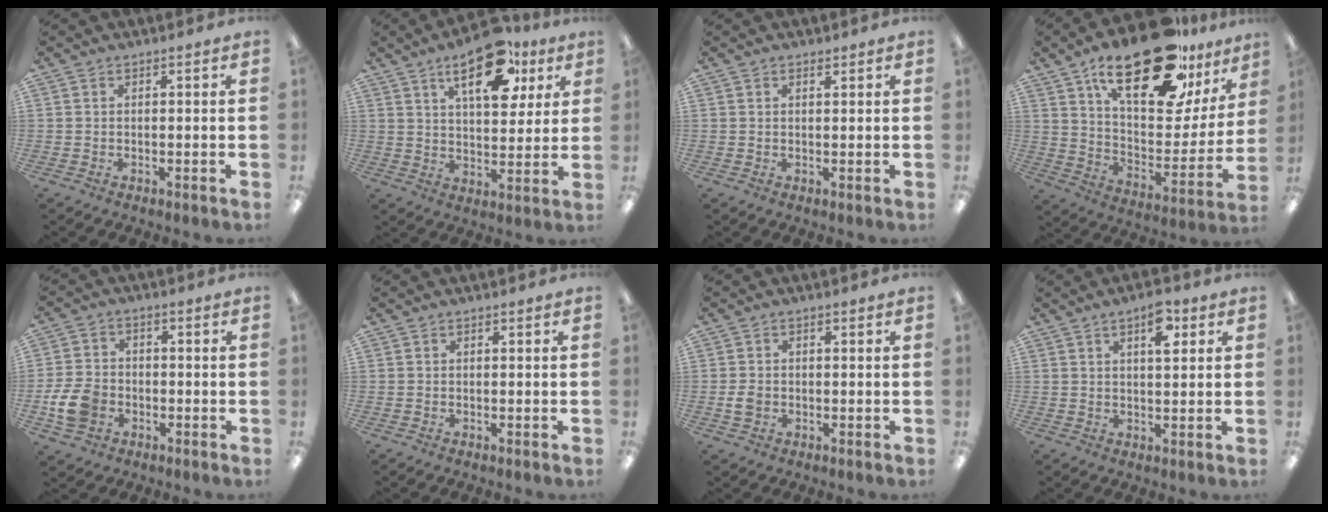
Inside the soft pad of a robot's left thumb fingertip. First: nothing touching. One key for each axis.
{"total": 16.9, "fx": 9.7, "fy": 8.0, "fz": 11.4, "tx": -0.151, "ty": -0.038, "tz": 0.155}
{"total": 1.0, "fx": 0.8, "fy": 0.4, "fz": 0.4, "tx": -0.009, "ty": 0.000, "tz": 0.015}
{"total": 26.9, "fx": 18.5, "fy": 10.4, "fz": 16.5, "tx": -0.248, "ty": -0.109, "tz": 0.308}
{"total": 8.9, "fx": -2.8, "fy": 6.6, "fz": 5.3, "tx": -0.115, "ty": 0.017, "tz": -0.049}
{"total": 0.0}
{"total": 3.0, "fx": -0.6, "fy": 2.4, "fz": 1.7, "tx": -0.029, "ty": 0.005, "tz": -0.011}
{"total": 6.4, "fx": 3.4, "fy": 2.6, "fz": 4.8, "tx": -0.071, "ty": -0.006, "tz": 0.052}